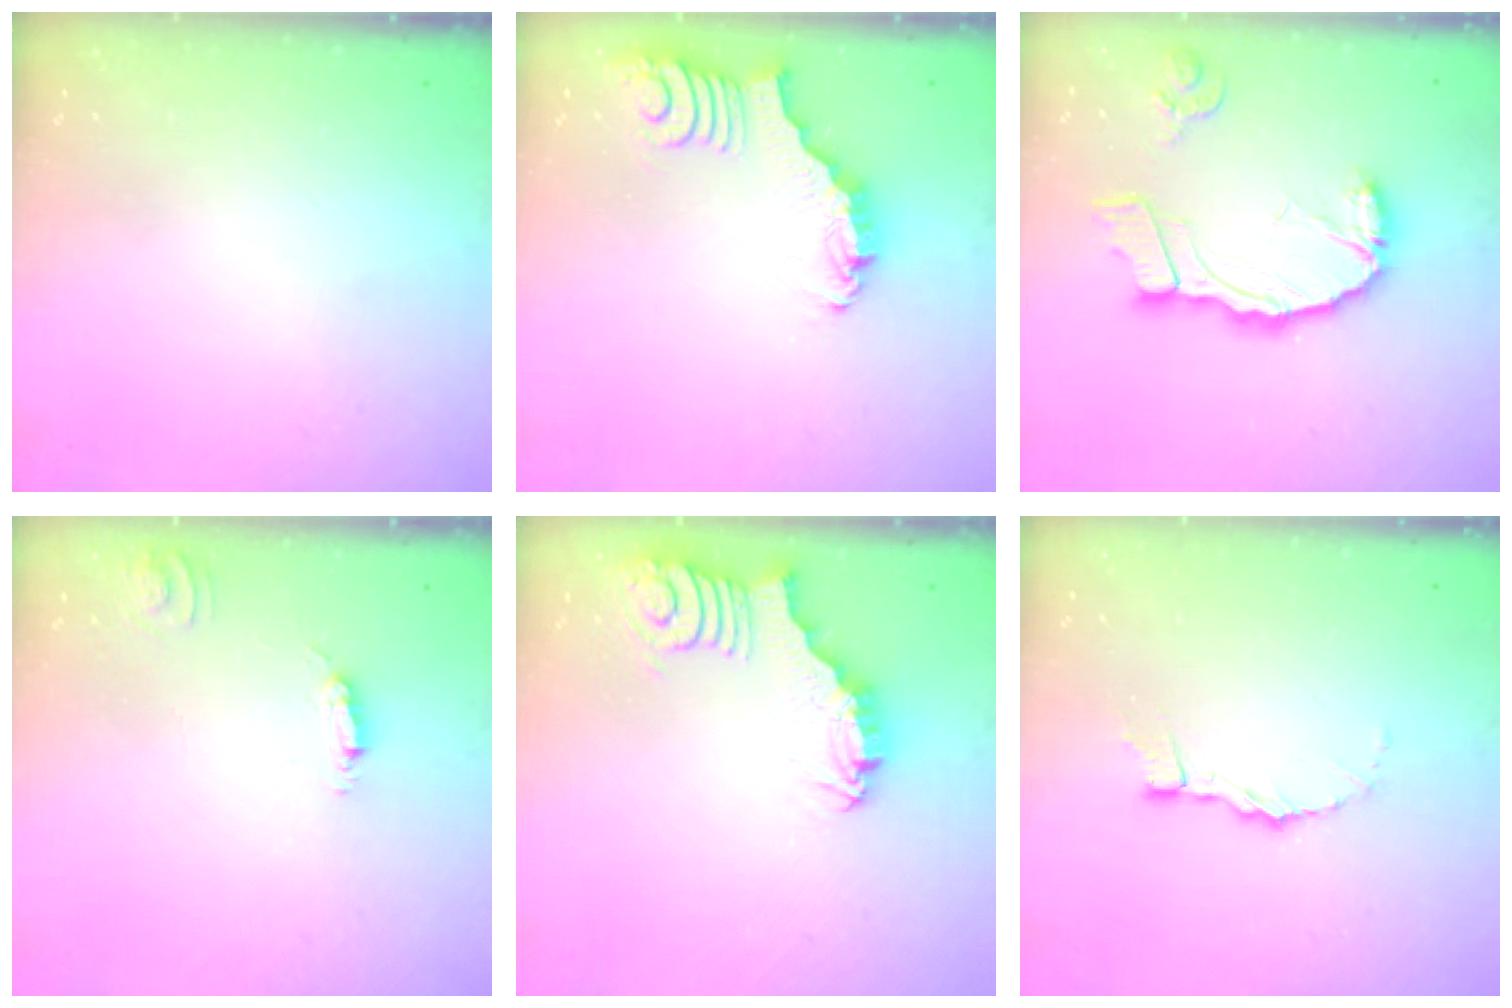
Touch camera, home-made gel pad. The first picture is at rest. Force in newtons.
{"total": 2.2, "press": 2.2, "slide": 0.3}
{"total": 15.5, "press": 15.4, "slide": 2.0}
{"total": 2.5, "press": 2.5, "slide": 0.1}
{"total": 3.0, "press": 3.0, "slide": 0.1}
{"total": 3.8, "press": 3.8, "slide": 0.3}